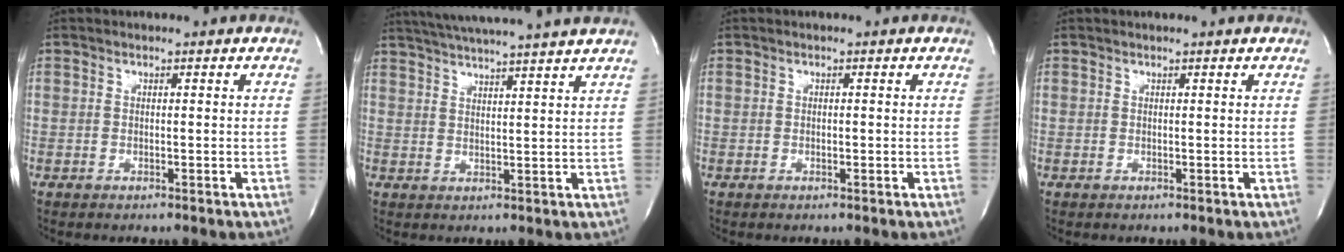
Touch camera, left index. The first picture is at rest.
{"total": 14.8, "force": [13.1, -1.2, 6.9], "torque": [-0.124, 0.000, 0.178]}
{"total": 0.7, "force": [-0.7, 0.1, 0.2], "torque": [-0.003, -0.005, -0.012]}
{"total": 0.6, "force": [0.4, -0.2, 0.3], "torque": [-0.007, -0.002, 0.006]}